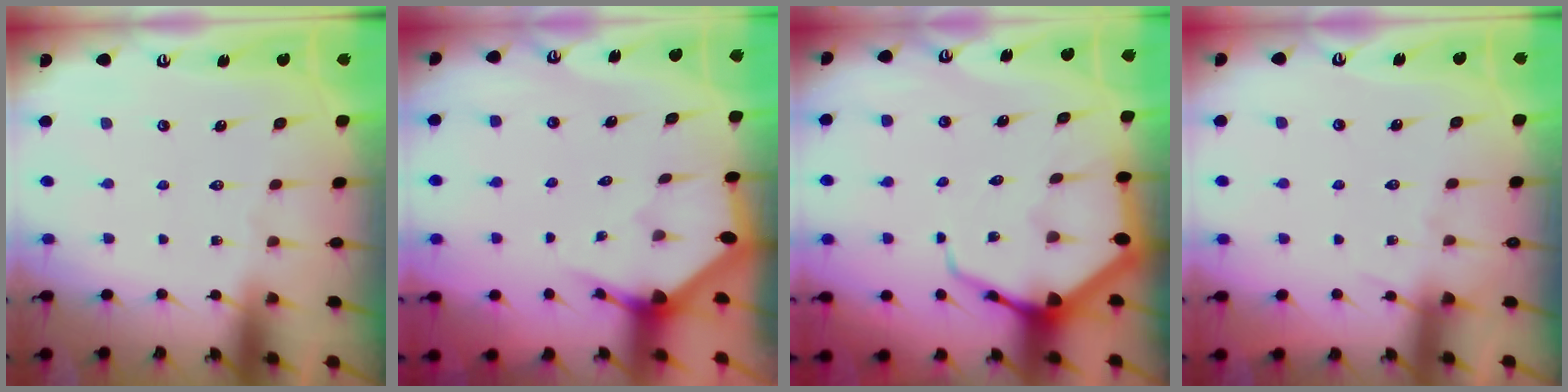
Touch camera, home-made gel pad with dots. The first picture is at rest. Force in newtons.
{"total": 3.0, "press": 3.0, "slide": 0.1}
{"total": 8.2, "press": 8.1, "slide": 0.9}
{"total": 4.4, "press": 4.3, "slide": 0.7}